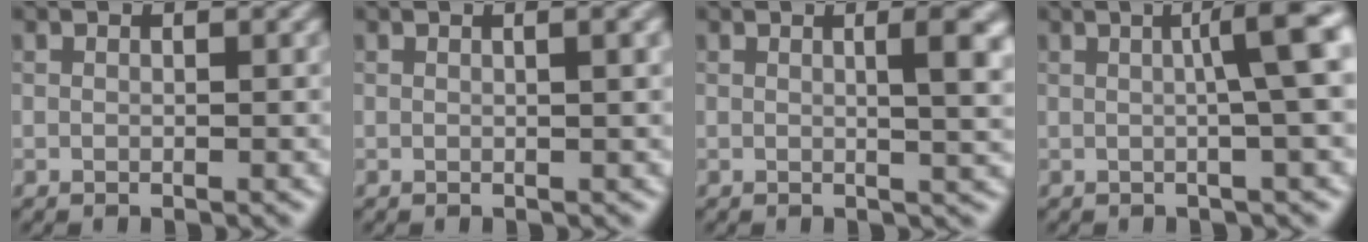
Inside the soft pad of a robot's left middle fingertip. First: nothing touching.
{"total": 2.3, "force": [0.7, 0.7, 2.1], "torque": [-0.021, 0.007, 0.003]}
{"total": 4.2, "force": [0.9, 1.2, 3.9], "torque": [-0.040, 0.006, 0.010]}
{"total": 5.2, "force": [0.8, 0.8, 5.1], "torque": [-0.063, 0.015, 0.012]}